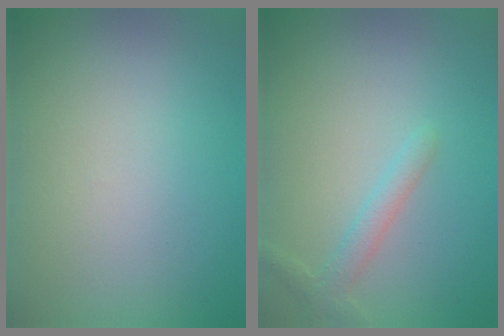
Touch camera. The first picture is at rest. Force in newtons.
{"total": 1.7, "press": 1.7, "slide": 0.1}